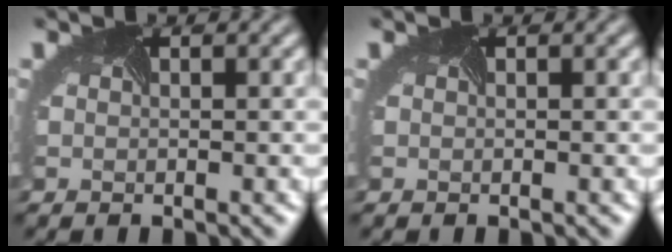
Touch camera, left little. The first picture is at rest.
{"total": 0.0}